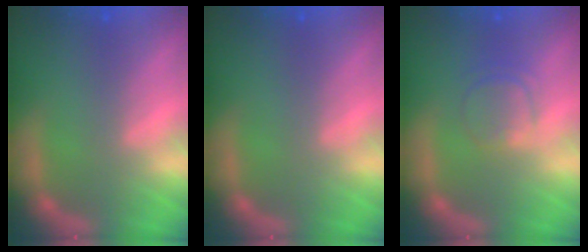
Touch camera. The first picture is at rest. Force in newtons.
{"total": 0.0}
{"total": 3.0}